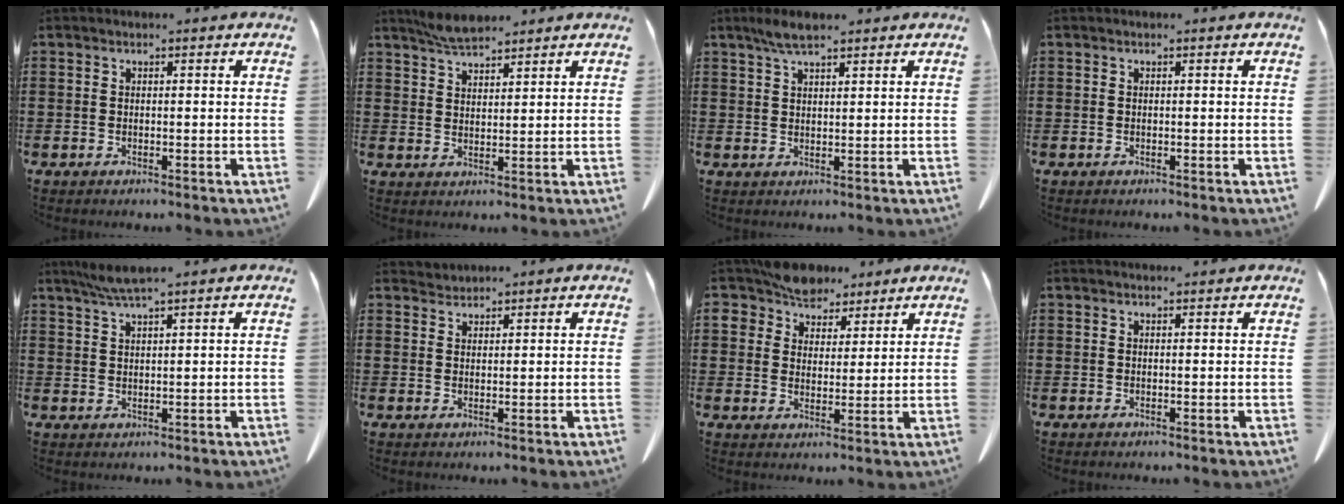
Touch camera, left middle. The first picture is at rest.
{"total": 4.0, "force": [3.6, 0.9, 1.5], "torque": [-0.039, -0.005, 0.066]}
{"total": 3.5, "force": [2.4, 1.0, 2.4], "torque": [-0.052, 0.004, 0.044]}
{"total": 0.0}
{"total": 3.3, "force": [2.7, -0.2, 2.0], "torque": [-0.045, -0.002, 0.049]}
{"total": 1.4, "force": [1.4, 0.1, -0.2], "torque": [0.000, 0.003, 0.028]}
{"total": 6.3, "force": [5.4, 3.1, 0.8], "torque": [-0.043, -0.009, 0.103]}
{"total": 0.6, "force": [0.5, 0.0, 0.2], "torque": [-0.005, 0.000, 0.011]}